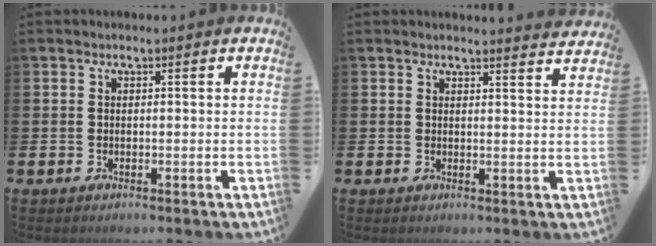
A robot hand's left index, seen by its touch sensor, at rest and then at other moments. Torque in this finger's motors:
{"motor_torque": [0.52, -1.62, 0.10, -0.01]}